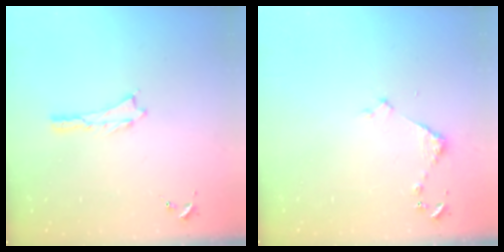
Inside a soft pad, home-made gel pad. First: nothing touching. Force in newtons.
{"total": 2.9, "press": 2.9, "slide": 0.3}